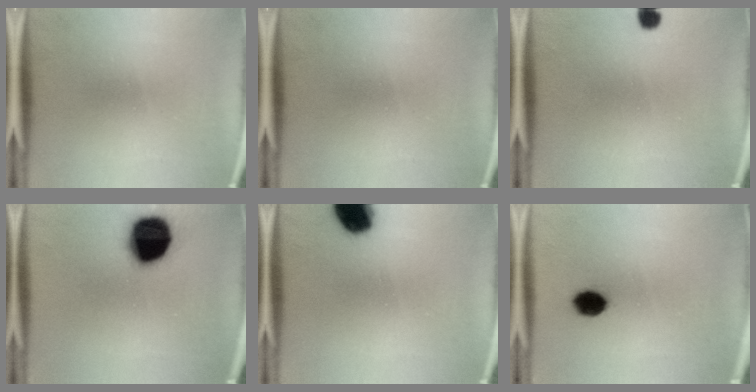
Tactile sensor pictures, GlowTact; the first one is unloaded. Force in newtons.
{"total": 0.0}
{"total": 2.0}
{"total": 19.4}
{"total": 10.6}
{"total": 5.4}